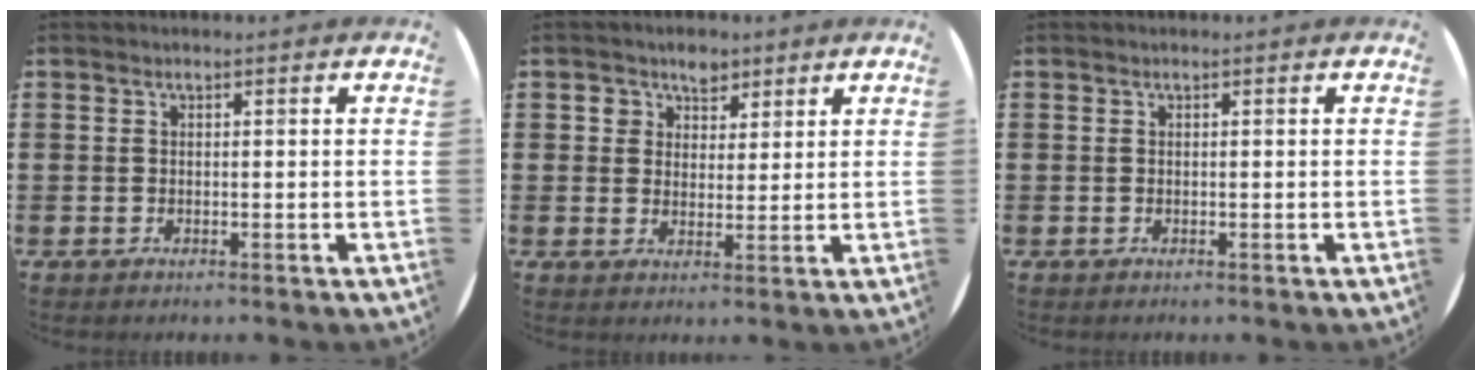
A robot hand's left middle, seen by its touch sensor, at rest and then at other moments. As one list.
[{"total": 3.6, "force": [2.4, 2.6, 0.7], "torque": [-0.007, 0.007, 0.041]}, {"total": 0.0}]